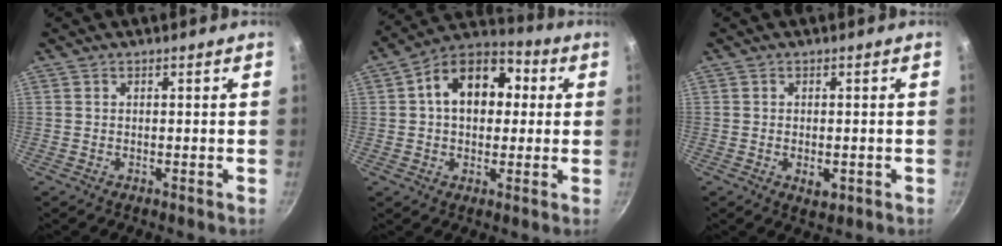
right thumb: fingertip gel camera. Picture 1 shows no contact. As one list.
[{"total": 15.1, "force": [2.5, 10.6, 10.4], "torque": [-0.120, 0.029, 0.019]}, {"total": 3.1, "force": [-0.8, 1.8, 2.4], "torque": [-0.033, -0.003, -0.009]}]